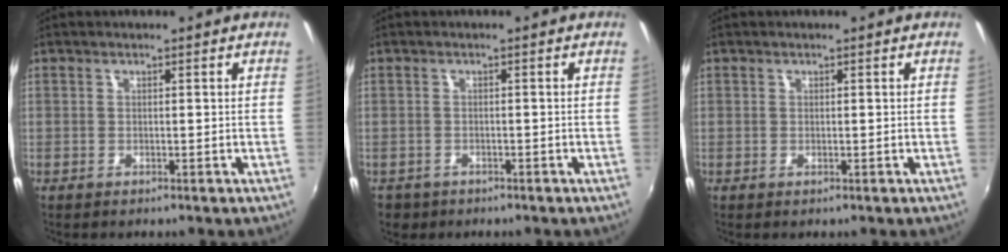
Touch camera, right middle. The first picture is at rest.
{"total": 3.1, "force": [-1.7, 2.4, 1.0], "torque": [-0.028, -0.005, -0.024]}
{"total": 0.0}